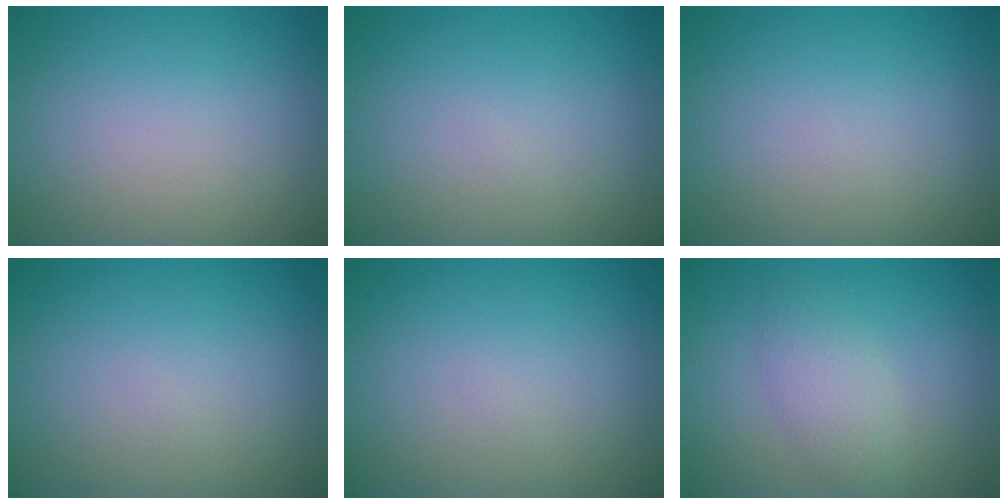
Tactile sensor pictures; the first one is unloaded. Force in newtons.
{"total": 0.0}
{"total": 0.0}
{"total": 0.0}
{"total": 0.0}
{"total": 2.7, "press": 2.6, "slide": 0.0}